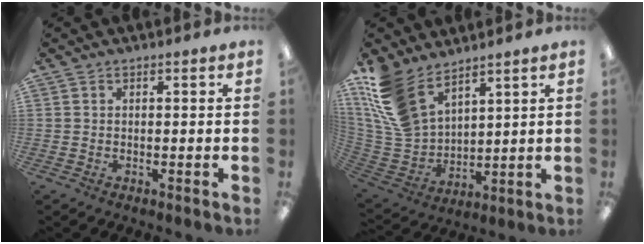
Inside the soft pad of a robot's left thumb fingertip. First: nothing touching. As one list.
[{"total": 15.7, "force": [10.6, 8.2, 8.1], "torque": [-0.218, -0.049, 0.206]}]